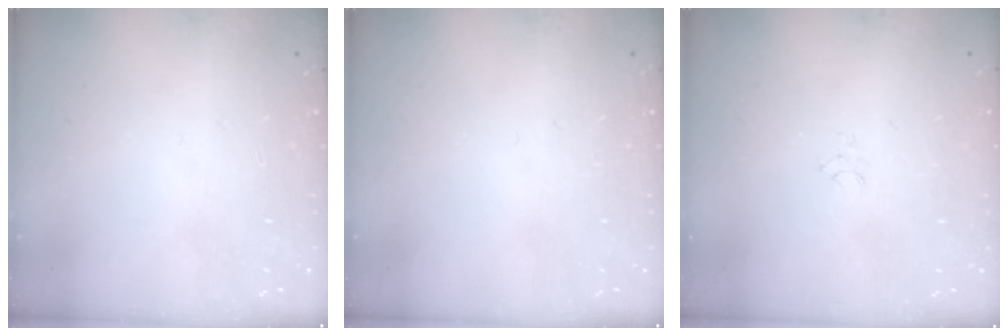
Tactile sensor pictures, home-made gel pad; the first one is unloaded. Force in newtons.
{"total": 0.0}
{"total": 2.9, "press": 2.9, "slide": 0.3}